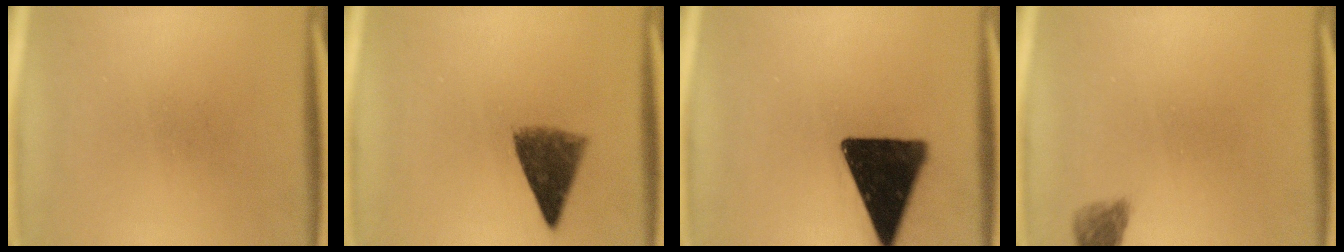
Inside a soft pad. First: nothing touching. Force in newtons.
{"total": 7.1}
{"total": 17.4}
{"total": 2.4}